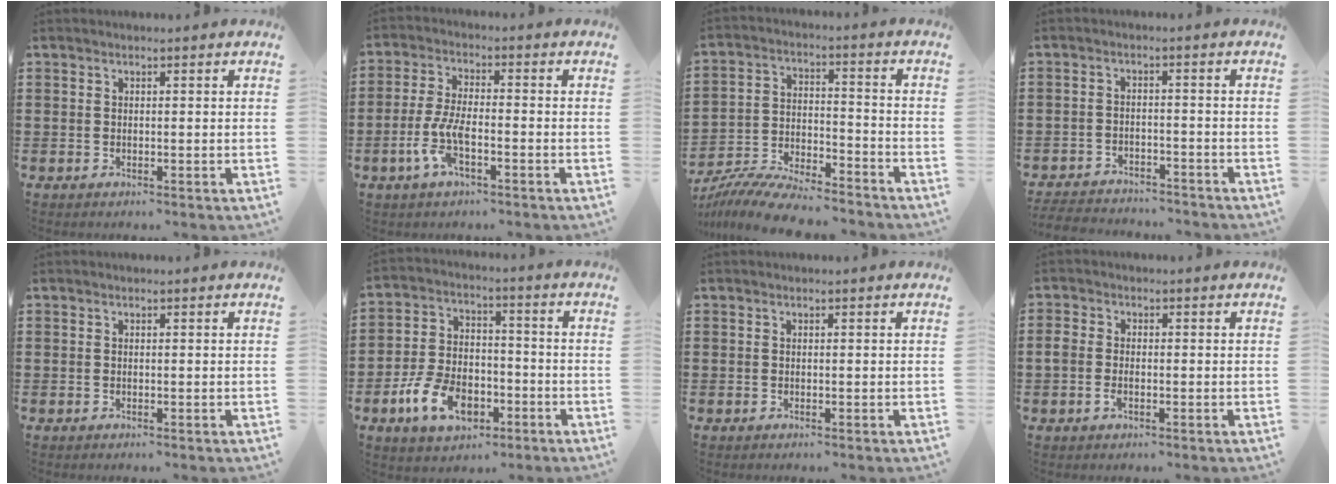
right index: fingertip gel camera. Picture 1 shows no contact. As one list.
[{"total": 6.5, "force": [-2.5, 2.2, 5.6], "torque": [-0.134, -0.010, -0.053]}, {"total": 8.3, "force": [-8.0, 0.4, 2.2], "torque": [-0.051, 0.006, -0.158]}, {"total": 3.4, "force": [-3.4, 0.2, 0.1], "torque": [-0.015, -0.005, -0.074]}, {"total": 0.0}, {"total": 9.0, "force": [-4.3, 5.4, 5.8], "torque": [-0.138, 0.006, -0.081]}, {"total": 0.0}, {"total": 2.1, "force": [-0.8, 1.2, 1.5], "torque": [-0.043, -0.004, -0.021]}]